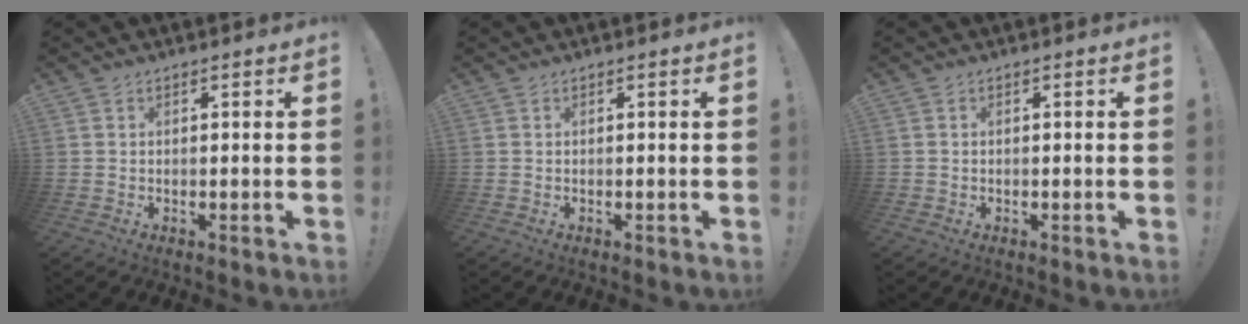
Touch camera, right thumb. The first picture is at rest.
{"total": 0.0}
{"total": 0.6, "force": [-0.3, 0.5, 0.0], "torque": [-0.008, 0.004, -0.003]}